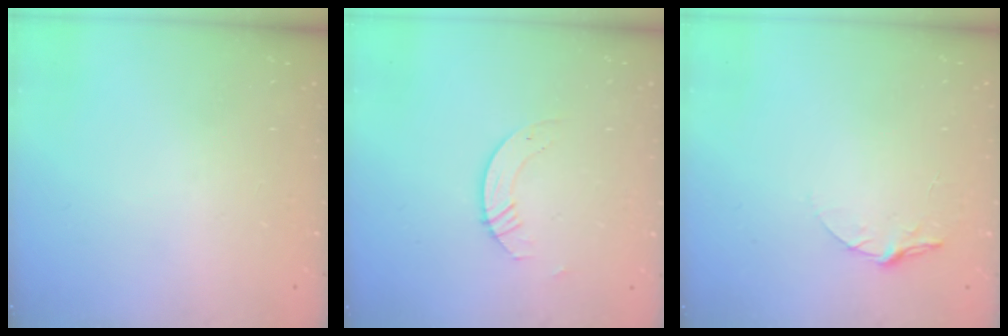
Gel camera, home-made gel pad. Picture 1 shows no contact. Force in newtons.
{"total": 2.8, "press": 2.8, "slide": 0.2}
{"total": 4.6, "press": 4.6, "slide": 0.4}